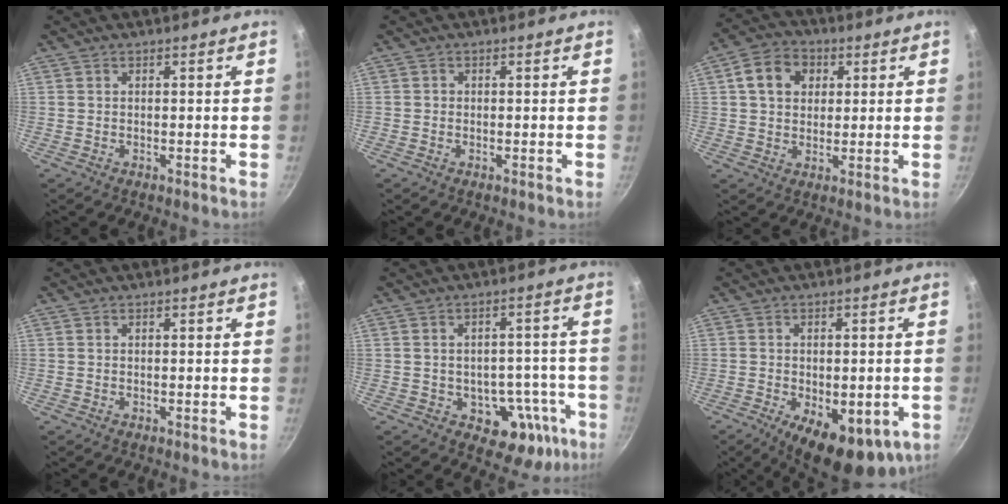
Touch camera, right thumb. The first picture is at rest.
{"total": 0.6, "force": [-0.1, 0.6, 0.1], "torque": [0.002, 0.001, -0.004]}
{"total": 8.8, "force": [2.5, 6.9, 4.8], "torque": [-0.061, 0.009, 0.032]}
{"total": 0.0}
{"total": 12.5, "force": [-5.0, 8.9, 7.3], "torque": [-0.036, 0.041, -0.048]}
{"total": 15.0, "force": [-5.4, 7.0, 12.1], "torque": [-0.140, -0.002, -0.064]}